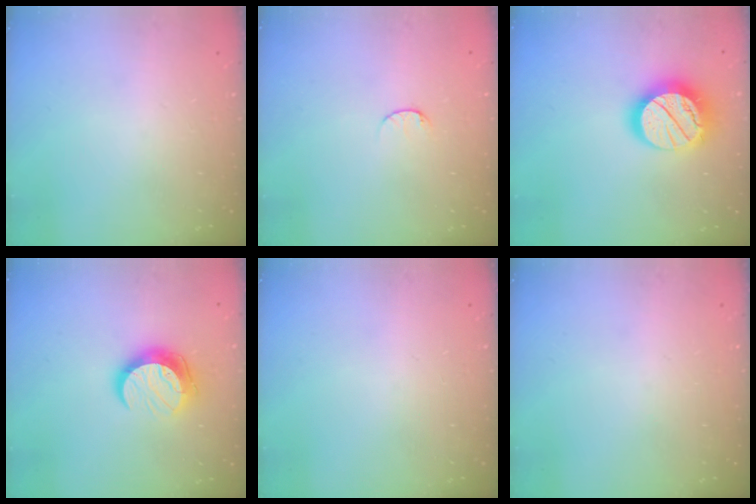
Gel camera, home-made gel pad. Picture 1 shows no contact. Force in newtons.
{"total": 5.3, "press": 5.3, "slide": 0.6}
{"total": 21.2, "press": 21.1, "slide": 1.6}
{"total": 11.6, "press": 11.5, "slide": 1.0}
{"total": 0.0}
{"total": 0.0}